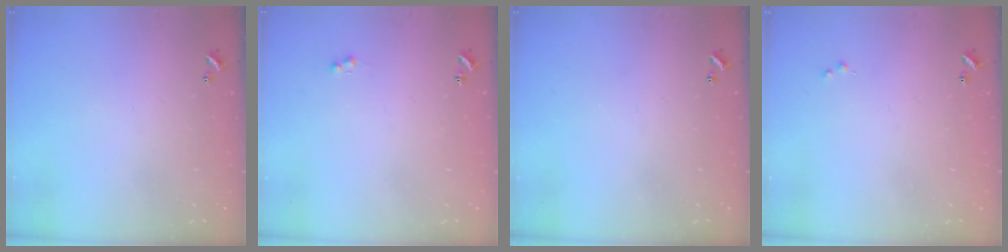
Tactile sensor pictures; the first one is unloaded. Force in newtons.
{"total": 1.0, "press": 0.9, "slide": 0.5}
{"total": 0.0}
{"total": 0.0}